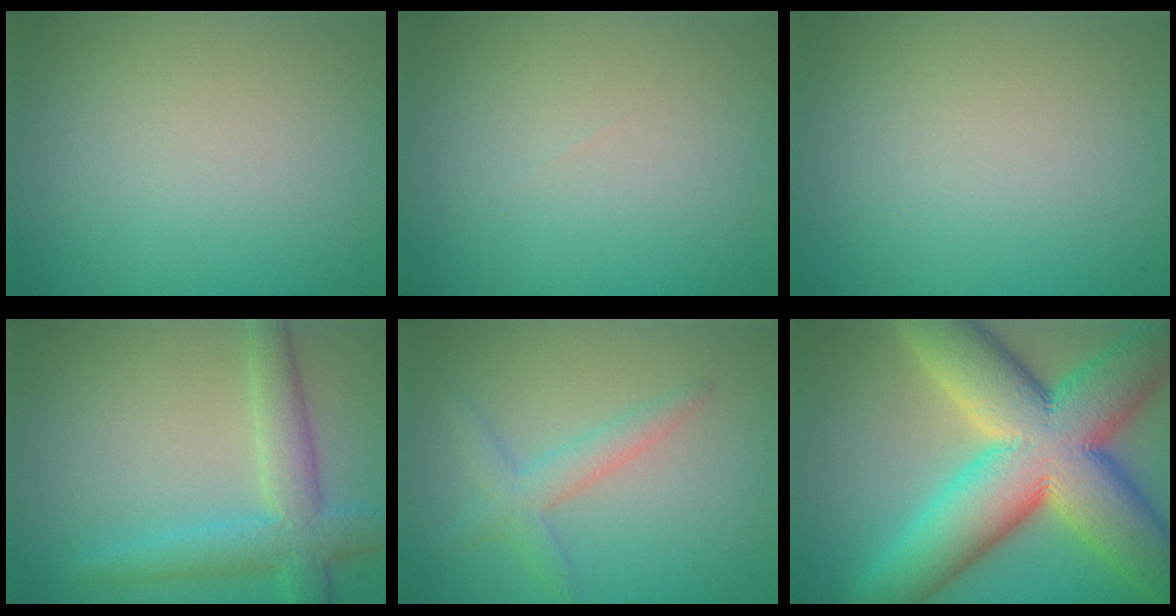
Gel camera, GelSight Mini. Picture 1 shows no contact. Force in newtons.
{"total": 0.0}
{"total": 0.0}
{"total": 4.8, "press": 4.8, "slide": 0.2}
{"total": 2.5, "press": 2.5, "slide": 0.1}
{"total": 17.1, "press": 17.1, "slide": 0.7}